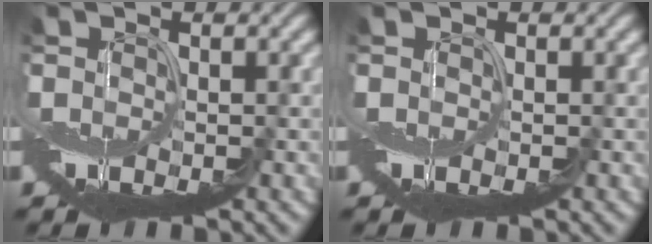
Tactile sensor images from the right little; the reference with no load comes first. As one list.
[{"total": 0.0}]